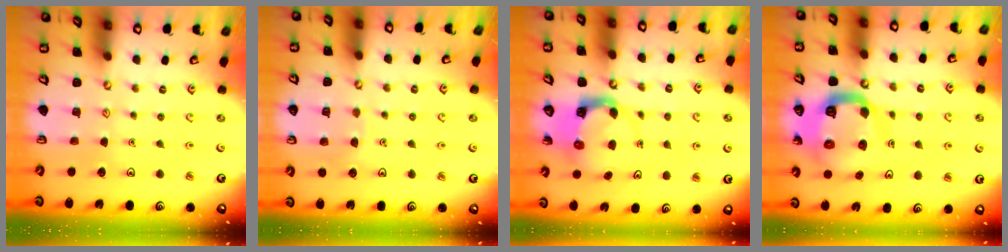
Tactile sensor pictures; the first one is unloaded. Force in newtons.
{"total": 3.5, "press": 3.5, "slide": 0.2}
{"total": 3.9, "press": 3.8, "slide": 0.5}
{"total": 15.5, "press": 15.4, "slide": 1.7}